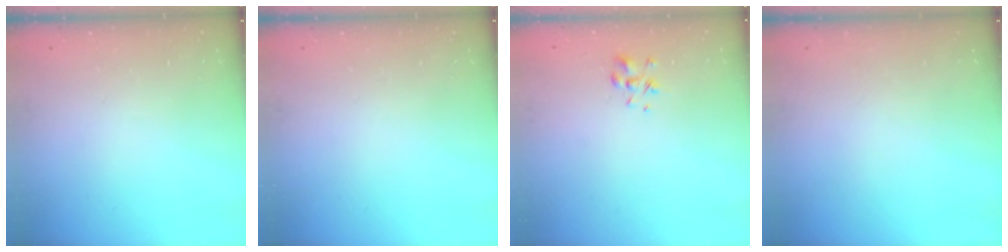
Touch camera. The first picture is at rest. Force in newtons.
{"total": 0.0}
{"total": 1.3, "press": 1.2, "slide": 0.6}
{"total": 0.0}